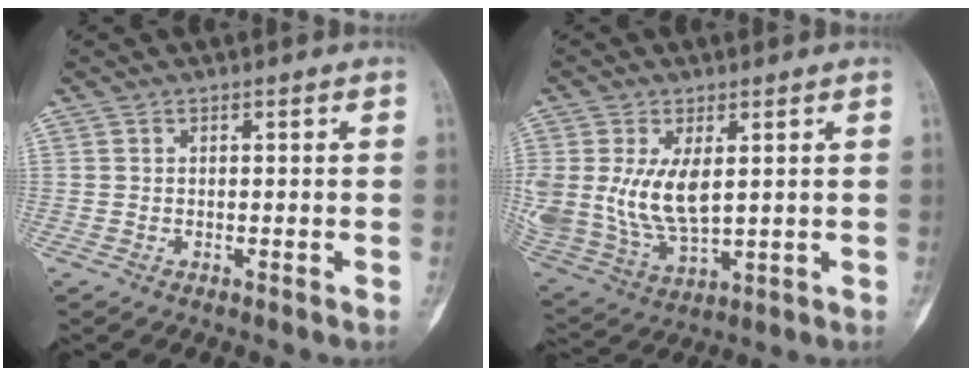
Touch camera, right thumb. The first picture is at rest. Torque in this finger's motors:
{"motor_torque": [-0.04, 2.12, 1.15, 0.17, 0.16]}